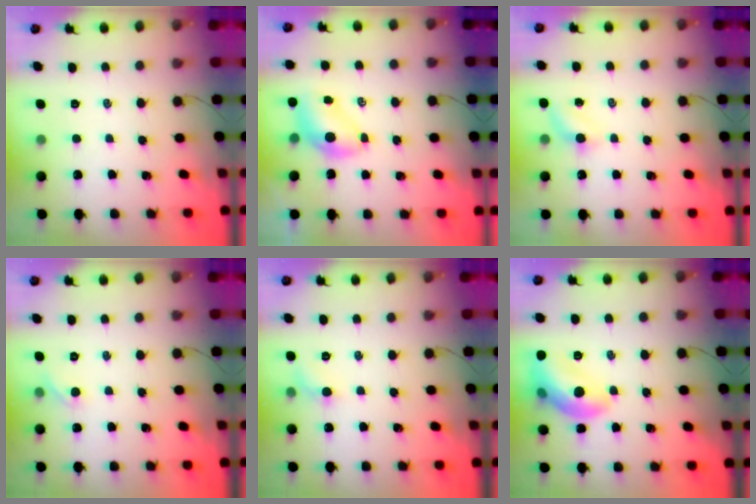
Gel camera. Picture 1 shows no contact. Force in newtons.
{"total": 6.0, "press": 5.9, "slide": 0.7}
{"total": 4.8, "press": 4.6, "slide": 1.6}
{"total": 4.4, "press": 4.0, "slide": 1.6}
{"total": 4.7, "press": 4.5, "slide": 1.3}
{"total": 12.5, "press": 12.4, "slide": 0.9}